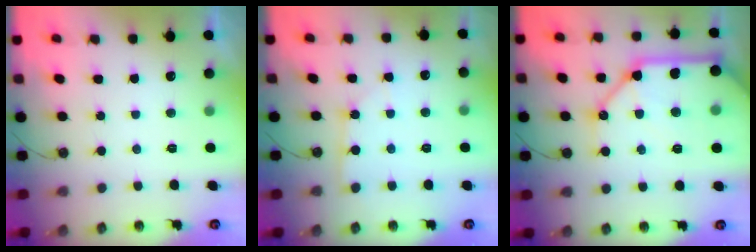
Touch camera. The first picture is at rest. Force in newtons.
{"total": 2.7, "press": 2.7, "slide": 0.4}
{"total": 23.9, "press": 23.6, "slide": 3.8}